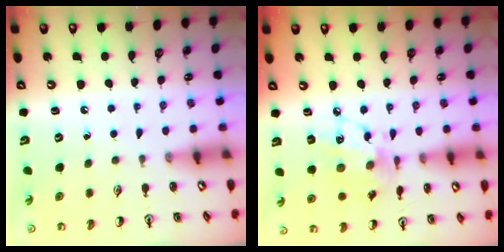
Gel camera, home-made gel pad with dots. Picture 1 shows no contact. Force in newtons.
{"total": 12.0, "press": 11.9, "slide": 0.8}